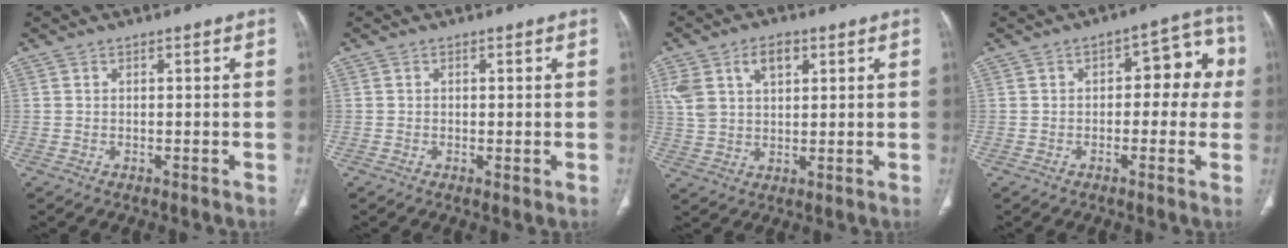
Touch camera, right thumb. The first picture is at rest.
{"total": 0.9, "force": [-0.1, 0.2, 0.8], "torque": [-0.019, -0.005, -0.003]}
{"total": 9.0, "force": [3.9, 5.6, 6.0], "torque": [-0.104, 0.000, 0.078]}
{"total": 9.5, "force": [0.6, 5.3, 7.9], "torque": [-0.050, 0.031, -0.002]}